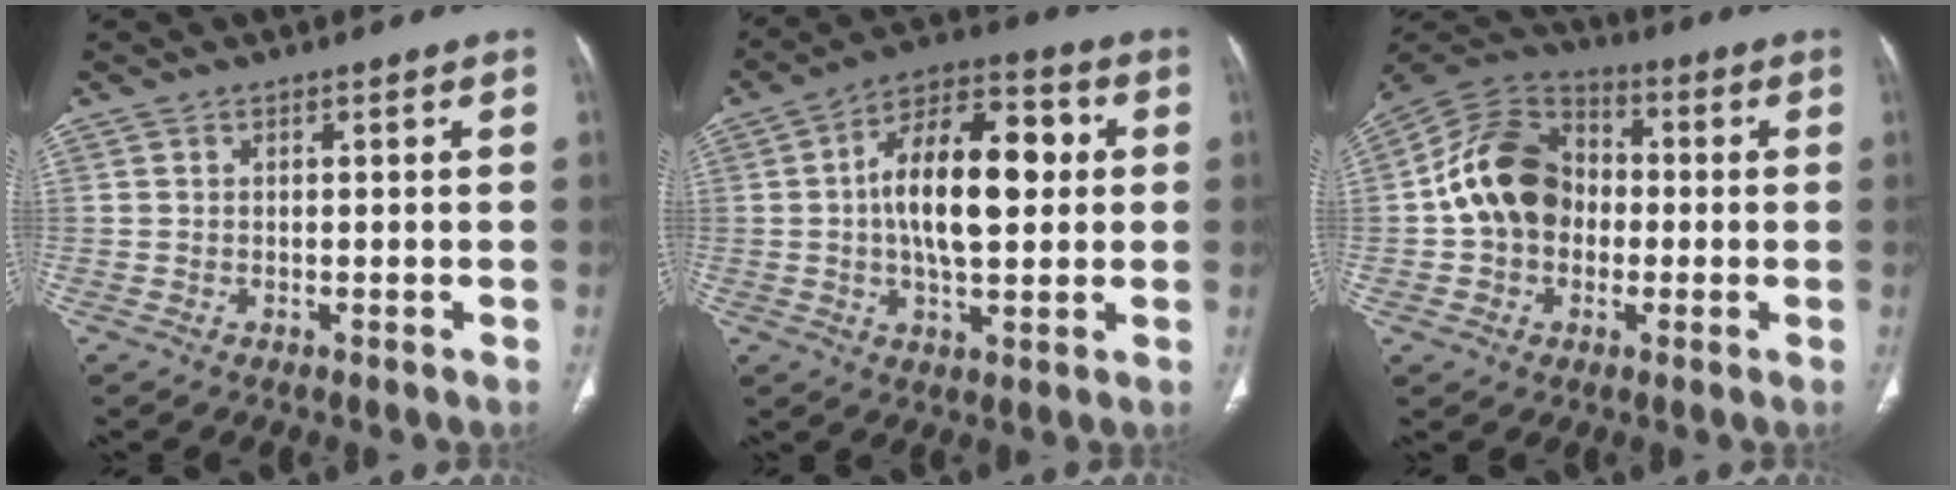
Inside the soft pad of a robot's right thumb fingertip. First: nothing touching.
{"total": 17.1, "force": [1.7, 8.3, 14.9], "torque": [-0.232, 0.024, 0.021]}
{"total": 14.9, "force": [-0.5, 11.6, 9.3], "torque": [-0.149, 0.034, -0.021]}